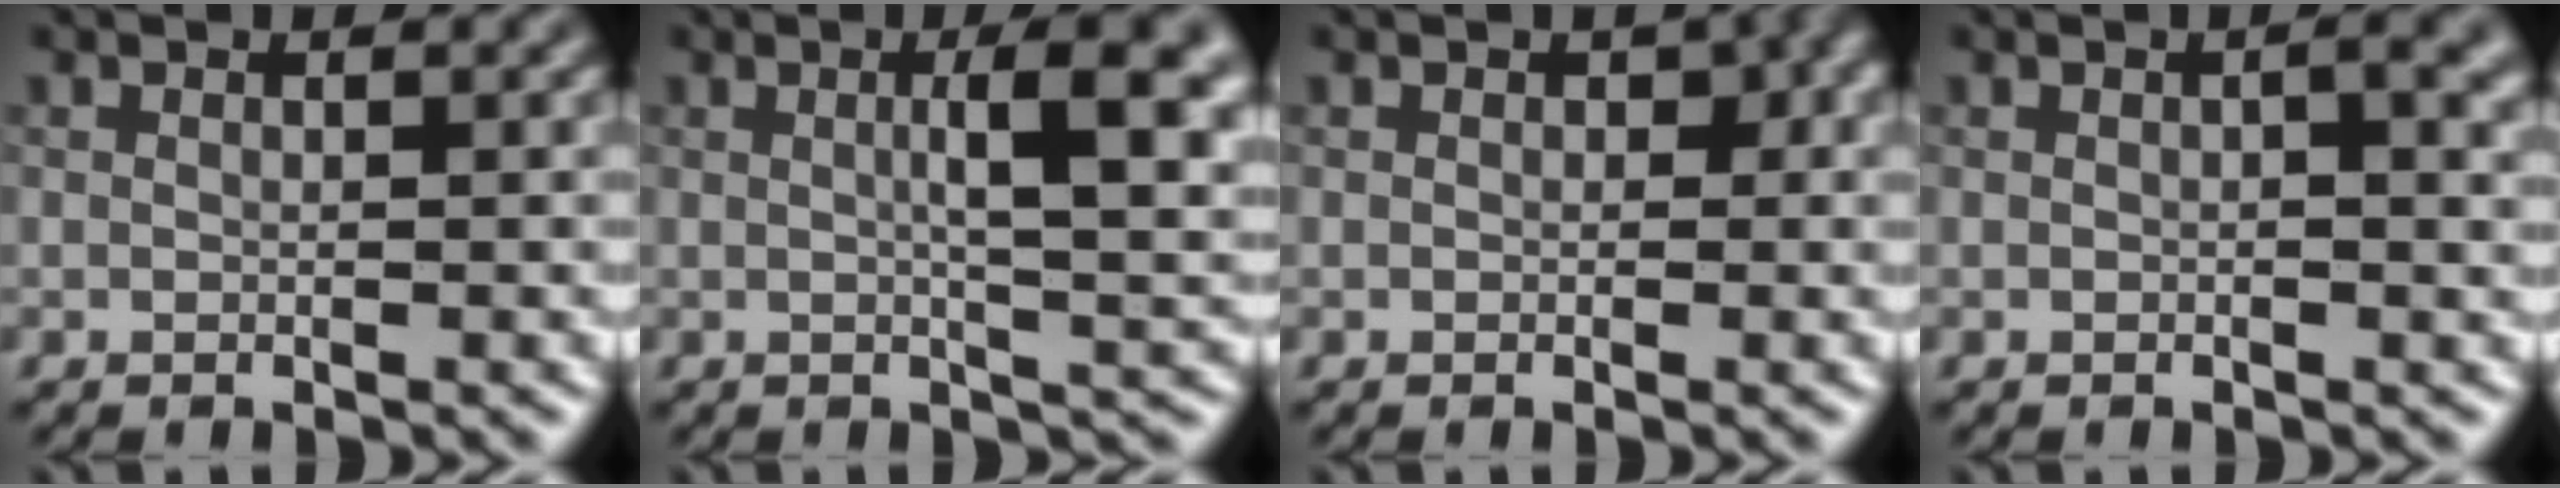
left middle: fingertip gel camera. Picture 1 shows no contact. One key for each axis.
{"total": 7.4, "fx": 1.3, "fy": 2.0, "fz": 7.0, "tx": -0.081, "ty": 0.007, "tz": 0.018}
{"total": 1.4, "fx": 0.2, "fy": 0.9, "fz": 1.0, "tx": -0.010, "ty": 0.000, "tz": 0.000}
{"total": 2.6, "fx": 0.5, "fy": 0.7, "fz": 2.5, "tx": -0.032, "ty": 0.003, "tz": 0.005}